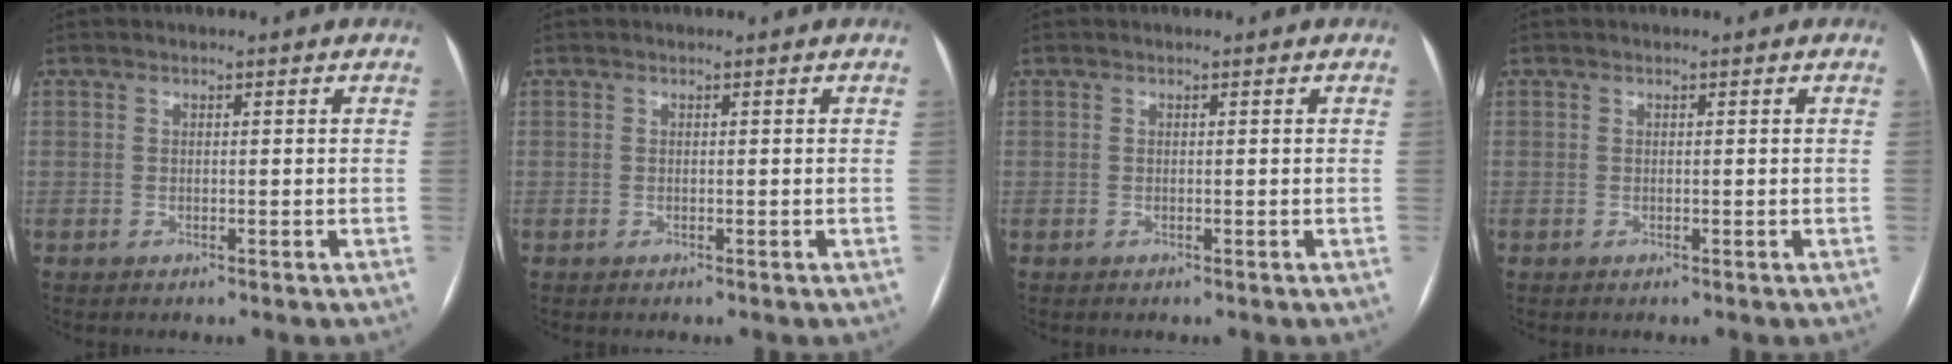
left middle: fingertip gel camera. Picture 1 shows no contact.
{"total": 0.0}
{"total": 0.0}
{"total": 0.0}